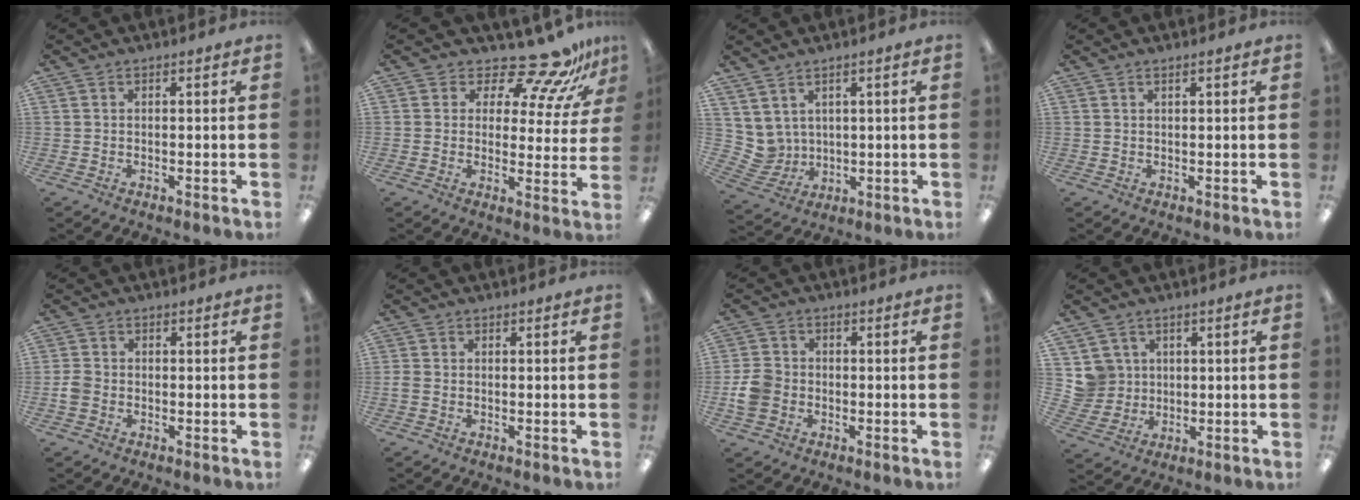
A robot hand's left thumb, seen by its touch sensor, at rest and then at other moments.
{"total": 13.9, "force": [12.0, 3.8, 5.8], "torque": [-0.098, -0.093, 0.209]}
{"total": 9.1, "force": [3.8, 8.1, 1.5], "torque": [-0.085, -0.034, 0.082]}
{"total": 0.6, "force": [0.5, 0.1, 0.2], "torque": [-0.005, 0.000, 0.009]}
{"total": 2.9, "force": [-0.9, 2.4, 1.4], "torque": [-0.020, 0.008, -0.016]}
{"total": 1.1, "force": [-0.3, 0.9, 0.6], "torque": [-0.009, 0.003, -0.005]}
{"total": 6.4, "force": [-1.5, 5.3, 3.1], "torque": [-0.057, 0.012, -0.025]}
{"total": 6.4, "force": [2.3, 5.9, -0.1], "torque": [-0.011, 0.000, 0.049]}